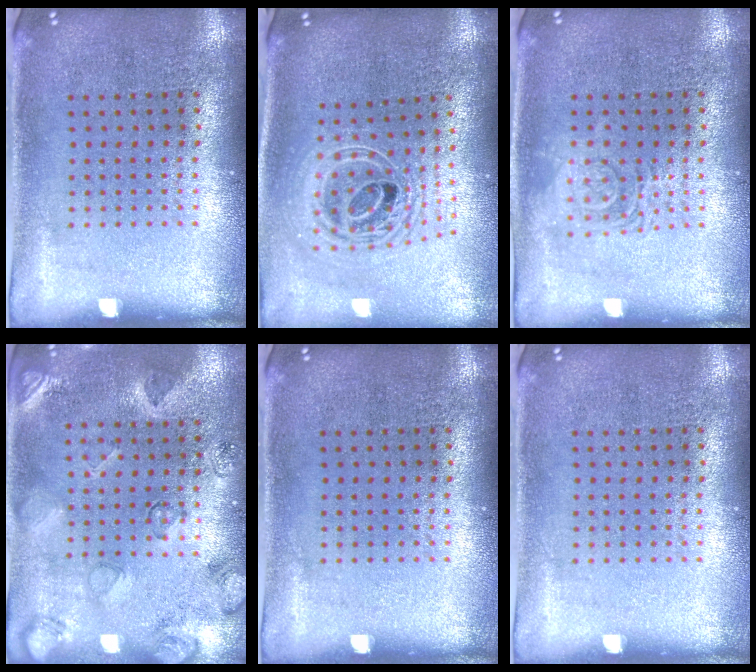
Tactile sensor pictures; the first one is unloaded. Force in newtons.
{"total": 2.4, "press": 1.8, "slide": 1.6}
{"total": 2.5, "press": 2.5, "slide": 0.5}
{"total": 2.5, "press": 1.9, "slide": 1.6}
{"total": 0.0}
{"total": 0.0}